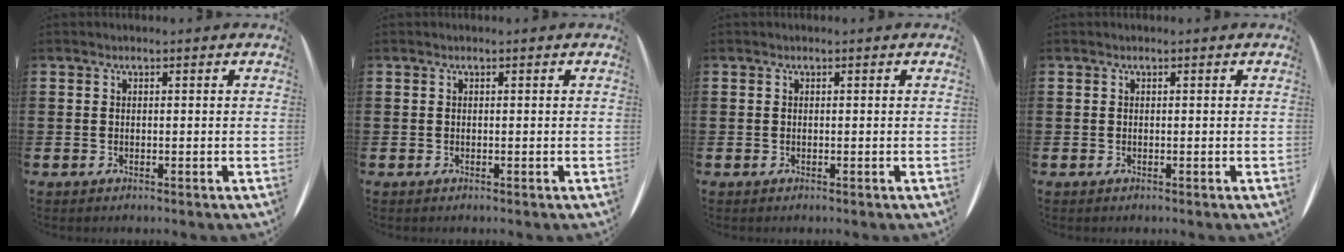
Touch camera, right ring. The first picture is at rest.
{"total": 0.0}
{"total": 0.0}
{"total": 0.0}